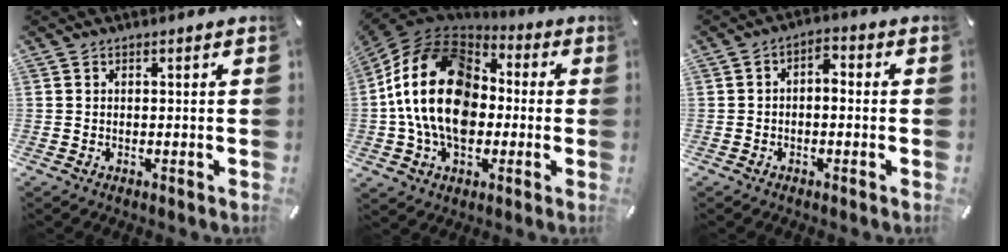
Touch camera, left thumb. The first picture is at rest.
{"total": 21.7, "force": [-1.2, 16.0, 14.6], "torque": [-0.311, 0.023, -0.025]}
{"total": 3.4, "force": [-1.3, 2.2, 2.2], "torque": [-0.040, 0.016, -0.027]}